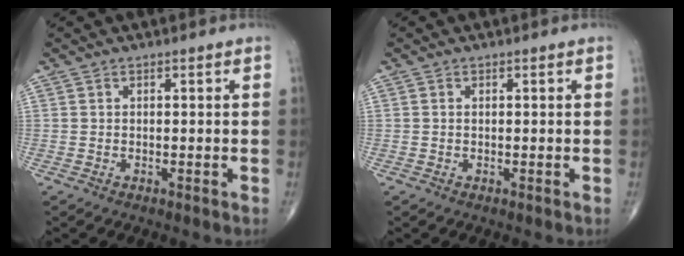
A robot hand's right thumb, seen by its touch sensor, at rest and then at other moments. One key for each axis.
{"total": 0.0}